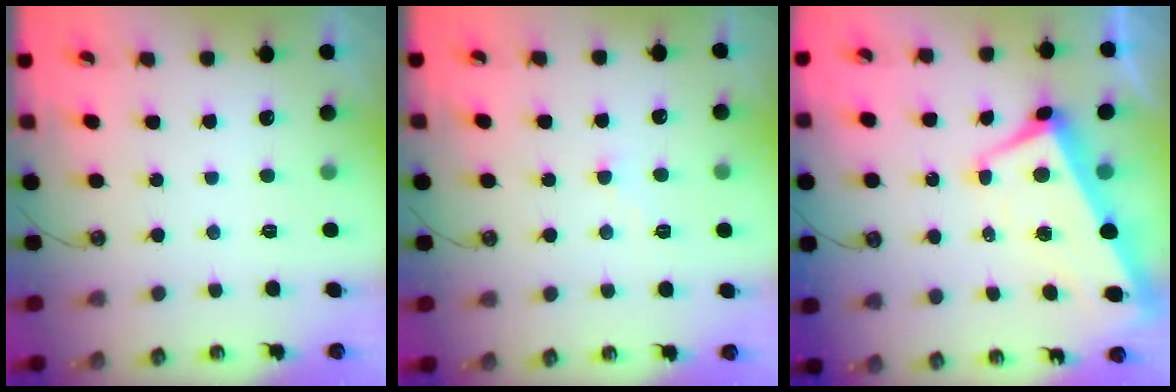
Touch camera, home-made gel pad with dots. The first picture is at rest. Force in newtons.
{"total": 0.5, "press": 0.2, "slide": 0.5}
{"total": 1.7, "press": 1.1, "slide": 1.3}